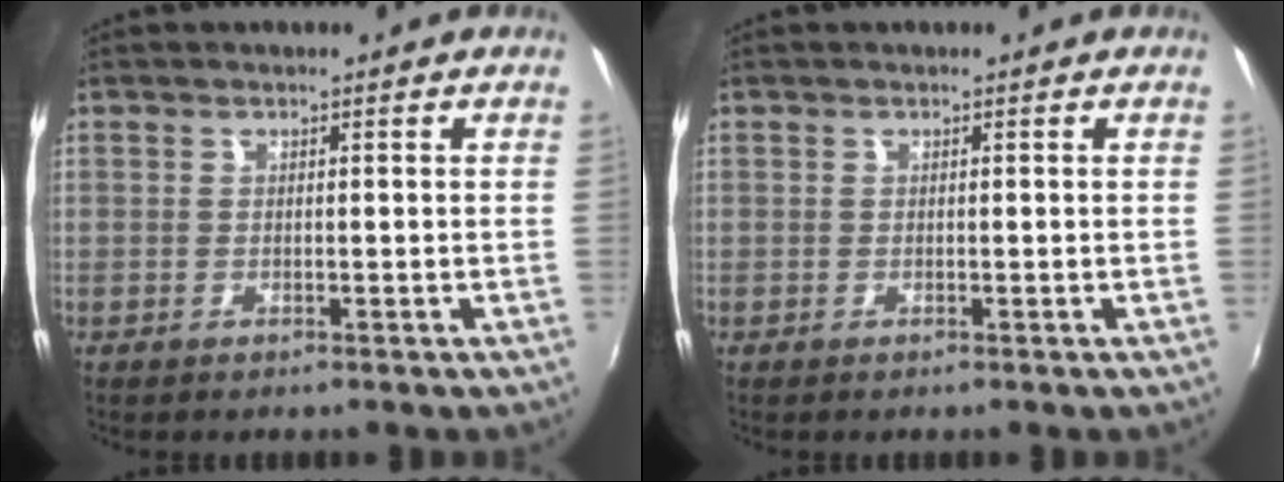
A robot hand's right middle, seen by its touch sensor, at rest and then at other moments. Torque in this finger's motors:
{"motor_torque": [-0.05, -0.04, -0.01, 0.00]}